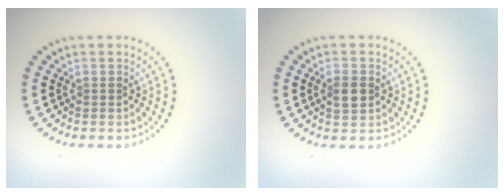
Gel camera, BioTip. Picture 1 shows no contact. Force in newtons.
{"total": 2.1, "press": 2.1, "slide": 0.2}